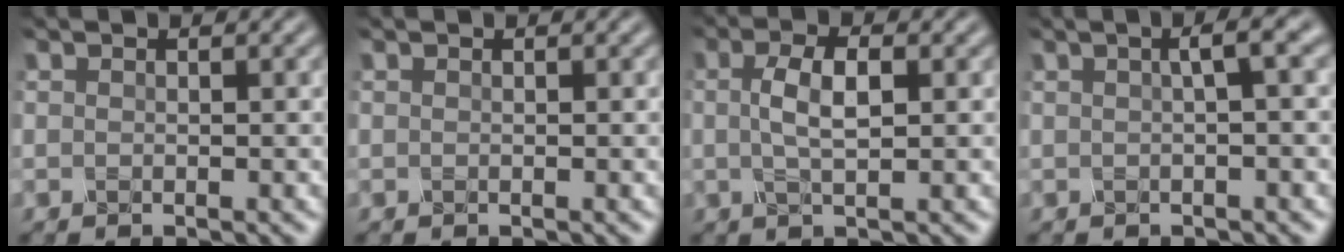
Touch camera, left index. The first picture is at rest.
{"total": 0.0}
{"total": 3.1, "force": [0.0, 1.1, 2.9], "torque": [-0.061, 0.004, -0.003]}
{"total": 3.2, "force": [0.9, 0.7, 2.9], "torque": [-0.042, 0.015, 0.010]}